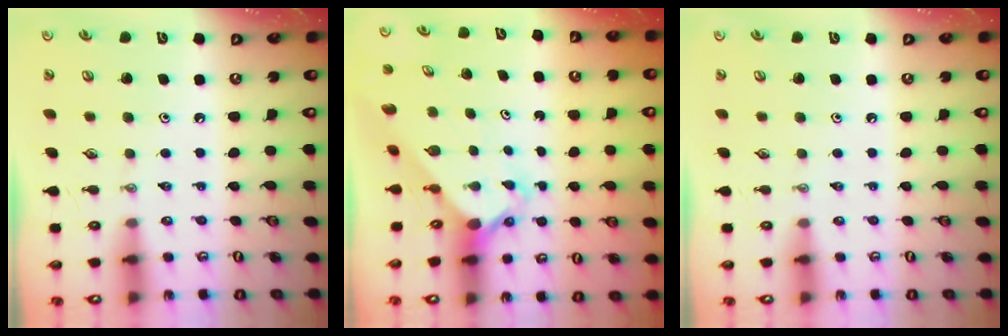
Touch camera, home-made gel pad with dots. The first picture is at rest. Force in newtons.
{"total": 2.3, "press": 2.3, "slide": 0.1}
{"total": 0.0}